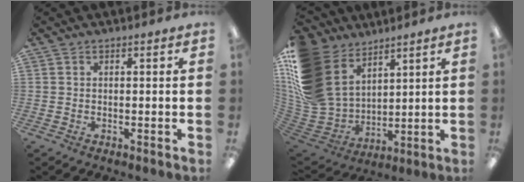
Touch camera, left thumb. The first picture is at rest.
{"total": 22.3, "force": [9.6, 16.1, 12.0], "torque": [-0.276, -0.057, 0.184]}